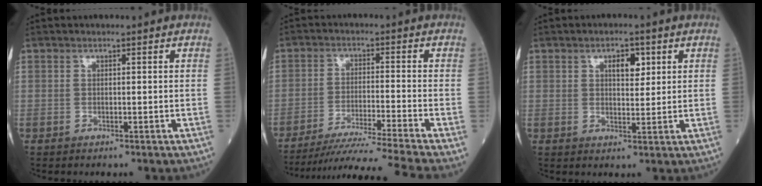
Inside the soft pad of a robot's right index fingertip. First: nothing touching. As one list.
[{"total": 14.4, "force": [-12.6, -3.5, 6.2], "torque": [-0.090, -0.032, -0.200]}, {"total": 3.8, "force": [1.7, 1.7, 3.0], "torque": [-0.045, 0.002, 0.025]}]